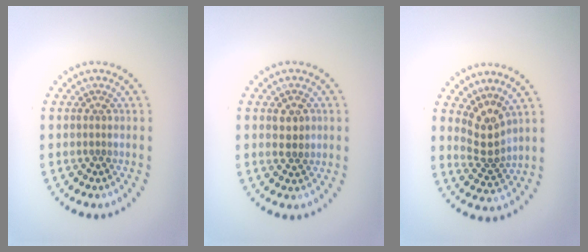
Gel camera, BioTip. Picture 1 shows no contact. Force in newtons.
{"total": 1.9, "press": 1.8, "slide": 0.4}
{"total": 2.9, "press": 2.2, "slide": 2.0}